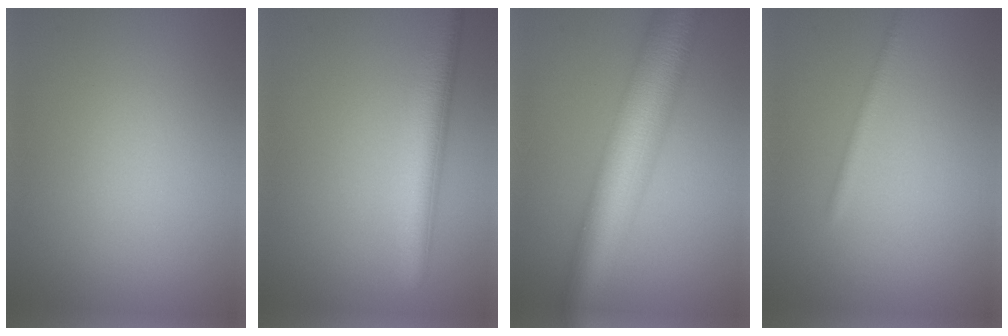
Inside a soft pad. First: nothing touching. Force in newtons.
{"total": 4.7, "press": 4.7, "slide": 0.3}
{"total": 10.5, "press": 10.5, "slide": 0.2}
{"total": 1.3, "press": 1.3, "slide": 0.0}